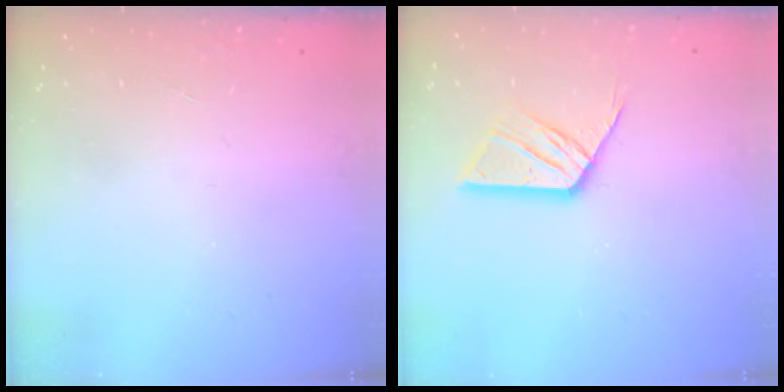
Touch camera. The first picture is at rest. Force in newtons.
{"total": 11.8, "press": 11.8, "slide": 1.0}